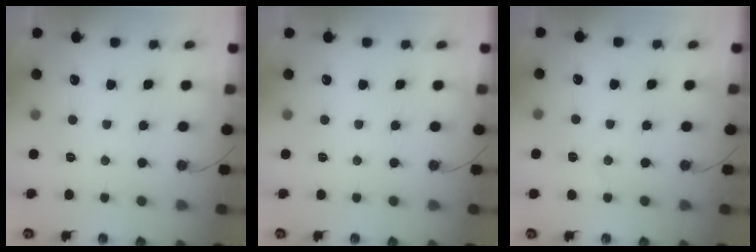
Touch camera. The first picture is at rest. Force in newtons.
{"total": 0.0}
{"total": 5.0, "press": 5.0, "slide": 0.4}